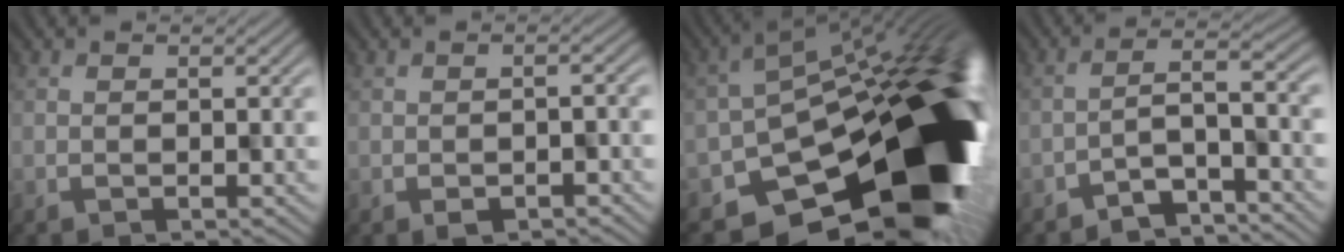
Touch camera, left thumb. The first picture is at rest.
{"total": 2.6, "force": [-1.3, 1.1, 1.9], "torque": [-0.024, 0.001, -0.014]}
{"total": 18.1, "force": [-7.6, 10.1, 13.0], "torque": [-0.185, -0.050, -0.115]}
{"total": 5.7, "force": [-4.5, 1.4, 3.3], "torque": [-0.041, 0.004, -0.079]}